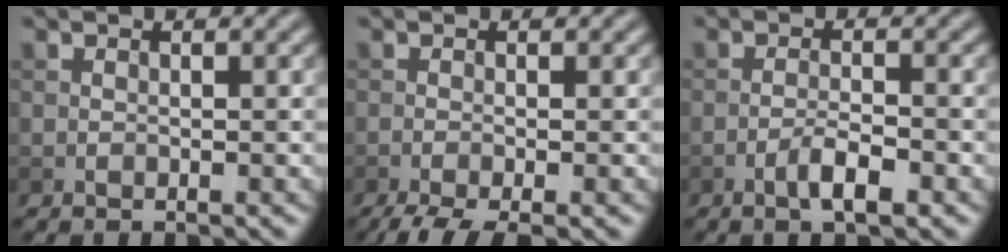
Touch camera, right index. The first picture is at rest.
{"total": 4.0, "force": [-2.7, 0.8, 2.8], "torque": [-0.044, -0.007, -0.052]}
{"total": 2.7, "force": [-1.4, 0.6, 2.2], "torque": [-0.042, 0.005, -0.029]}